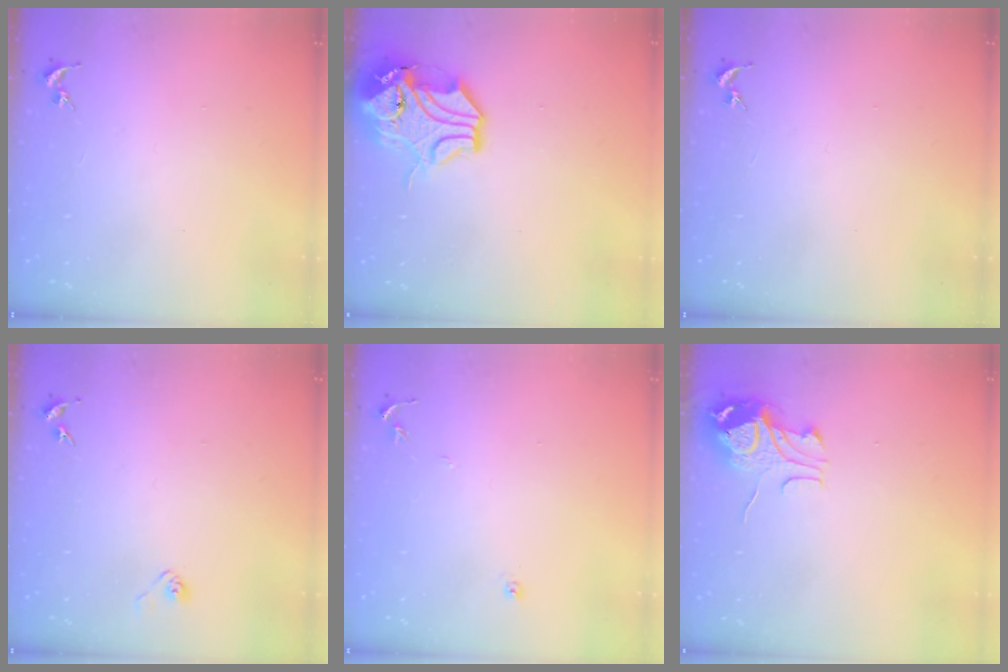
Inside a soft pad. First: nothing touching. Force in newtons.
{"total": 13.7, "press": 13.5, "slide": 1.8}
{"total": 0.0}
{"total": 2.9, "press": 2.8, "slide": 0.8}
{"total": 4.6, "press": 4.6, "slide": 0.5}
{"total": 9.8, "press": 9.8, "slide": 1.2}